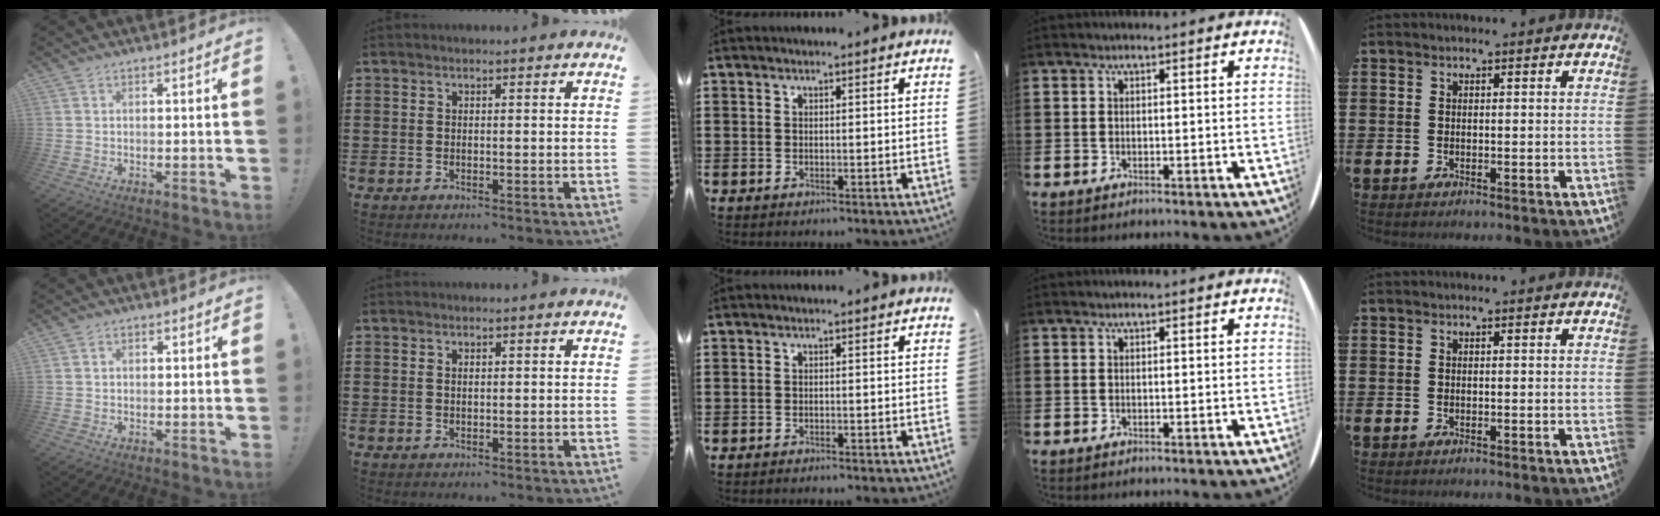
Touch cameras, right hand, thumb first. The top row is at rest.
{"thumb": {"total": 1.2, "force": [-0.1, 1.0, 0.6], "torque": [-0.007, 0.004, -0.003]}, "index": {"total": 0.8, "force": [0.2, 0.4, 0.6], "torque": [-0.014, 0.002, 0.004]}, "middle": {"total": 0.9, "force": [-0.8, -0.1, 0.1], "torque": [-0.005, -0.002, -0.017]}}